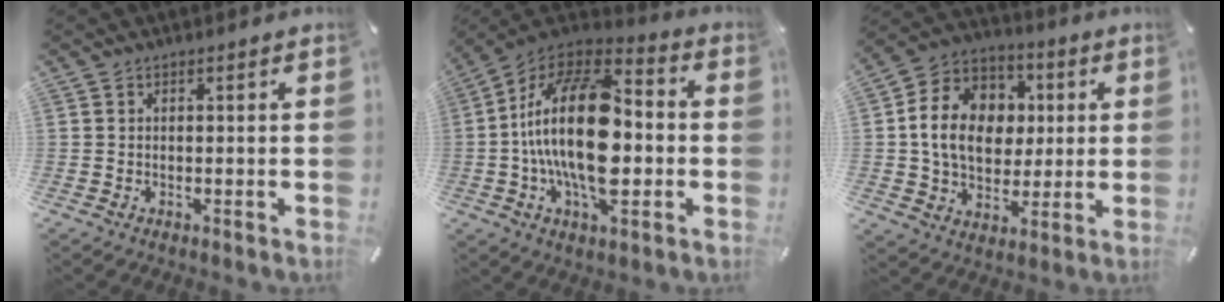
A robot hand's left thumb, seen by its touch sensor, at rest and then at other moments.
{"total": 25.2, "force": [-1.9, 13.2, 21.3], "torque": [-0.413, -0.002, -0.034]}
{"total": 14.5, "force": [1.0, 12.3, 7.7], "torque": [-0.149, 0.013, 0.020]}